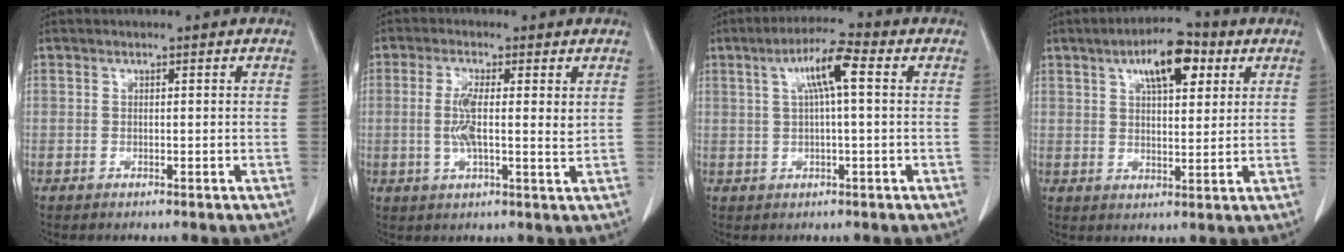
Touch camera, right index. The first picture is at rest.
{"total": 6.3, "force": [1.0, 1.4, 6.0], "torque": [-0.113, 0.001, 0.016]}
{"total": 6.9, "force": [2.0, 0.7, 6.5], "torque": [-0.119, 0.021, 0.035]}
{"total": 9.3, "force": [4.5, 3.3, 7.4], "torque": [-0.122, 0.017, 0.075]}